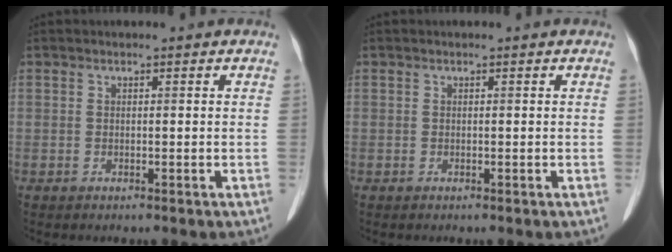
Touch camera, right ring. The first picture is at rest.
{"total": 0.0}